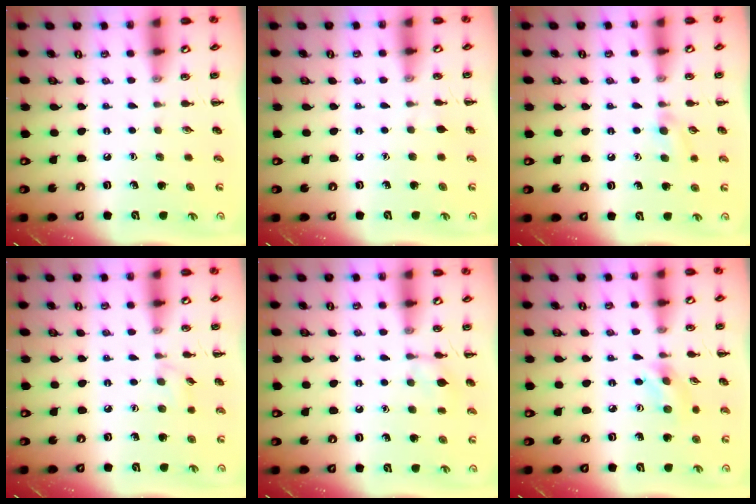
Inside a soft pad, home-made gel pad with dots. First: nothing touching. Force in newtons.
{"total": 3.3, "press": 3.1, "slide": 1.3}
{"total": 6.0, "press": 5.8, "slide": 1.8}
{"total": 3.9, "press": 3.6, "slide": 1.5}
{"total": 7.4, "press": 7.3, "slide": 1.5}
{"total": 2.8, "press": 2.7, "slide": 0.9}